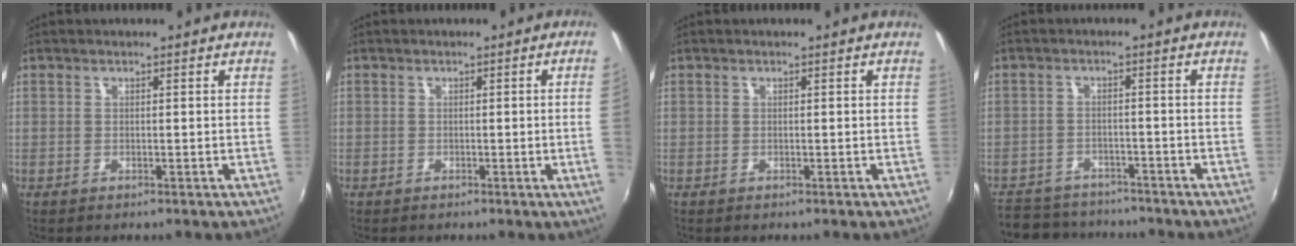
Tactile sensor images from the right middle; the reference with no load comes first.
{"total": 2.8, "force": [-0.1, -1.7, 2.2], "torque": [-0.033, -0.013, 0.005]}
{"total": 0.0}
{"total": 11.0, "force": [-9.7, 4.3, 2.8], "torque": [-0.080, 0.001, -0.147]}